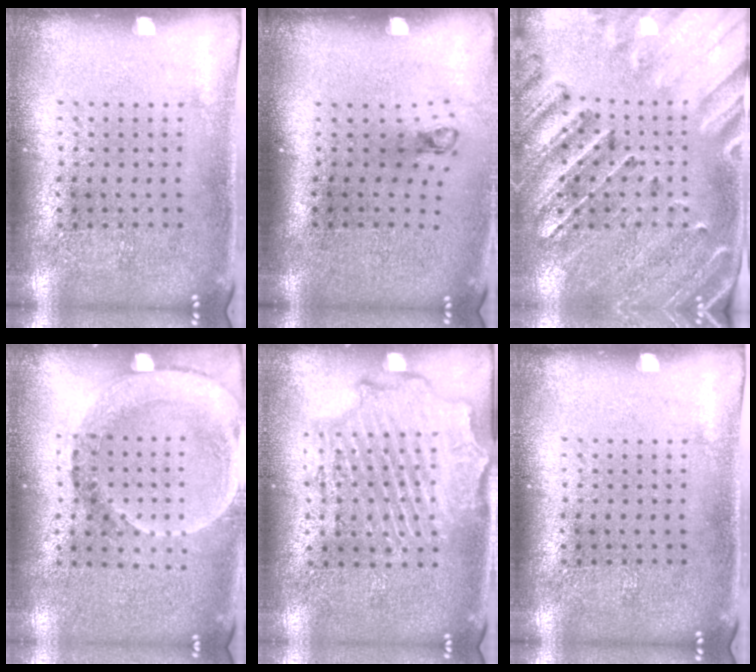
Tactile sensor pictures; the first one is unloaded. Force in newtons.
{"total": 0.8, "press": 0.4, "slide": 0.7}
{"total": 2.9, "press": 2.7, "slide": 1.1}
{"total": 1.6, "press": 1.5, "slide": 0.6}
{"total": 2.1, "press": 2.1, "slide": 0.5}
{"total": 0.0}